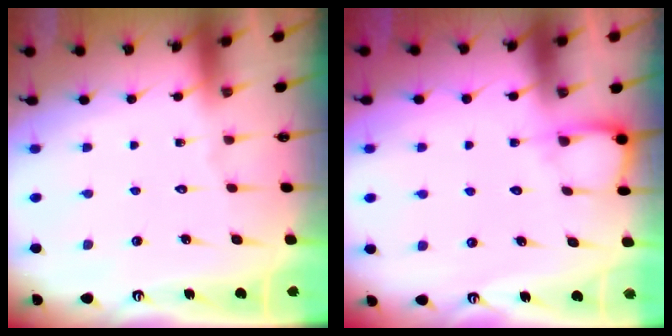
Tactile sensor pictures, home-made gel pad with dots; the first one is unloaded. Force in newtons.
{"total": 3.5, "press": 3.5, "slide": 0.4}